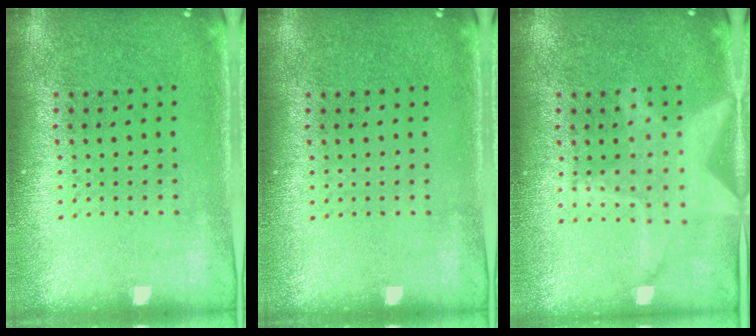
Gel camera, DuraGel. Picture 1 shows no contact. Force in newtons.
{"total": 0.0}
{"total": 2.6, "press": 2.6, "slide": 0.4}